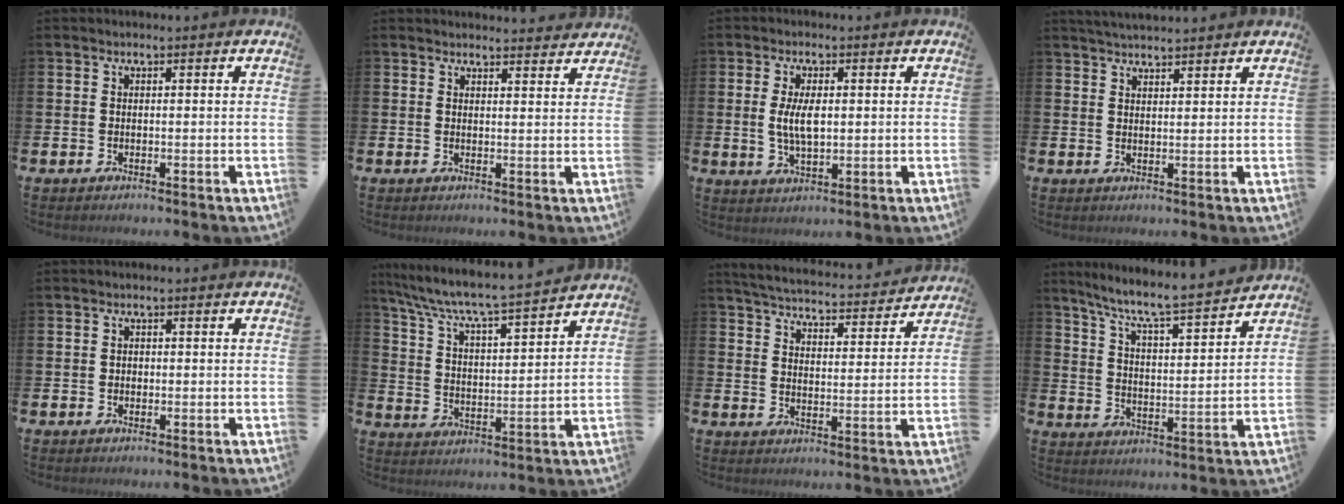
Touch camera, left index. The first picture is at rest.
{"total": 2.5, "force": [2.5, 0.3, -0.2], "torque": [0.008, -0.019, 0.043]}
{"total": 4.8, "force": [0.8, 2.2, 4.2], "torque": [-0.073, 0.002, 0.010]}
{"total": 3.1, "force": [3.1, 0.2, 0.4], "torque": [-0.011, -0.011, 0.056]}
{"total": 0.7, "force": [-0.1, 0.6, 0.2], "torque": [0.000, 0.004, -0.004]}
{"total": 7.1, "force": [6.7, 0.2, 2.3], "torque": [-0.078, -0.055, 0.111]}
{"total": 4.9, "force": [4.8, 0.4, 0.7], "torque": [-0.039, -0.039, 0.080]}
{"total": 7.7, "force": [7.2, 0.2, 2.9], "torque": [-0.089, -0.056, 0.120]}